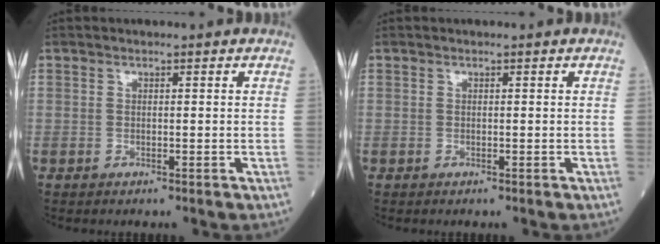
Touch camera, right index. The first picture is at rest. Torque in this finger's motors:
{"motor_torque": [0.00, 0.00, -0.01, 0.00]}